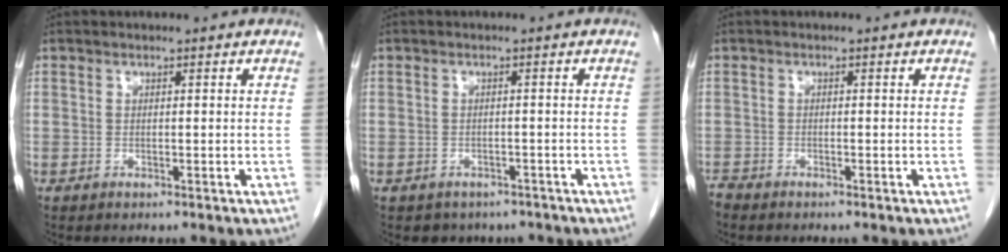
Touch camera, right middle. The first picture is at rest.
{"total": 4.6, "force": [-3.6, 2.7, 0.5], "torque": [-0.003, 0.011, -0.042]}
{"total": 1.2, "force": [-1.2, -0.1, 0.2], "torque": [-0.005, -0.005, -0.024]}